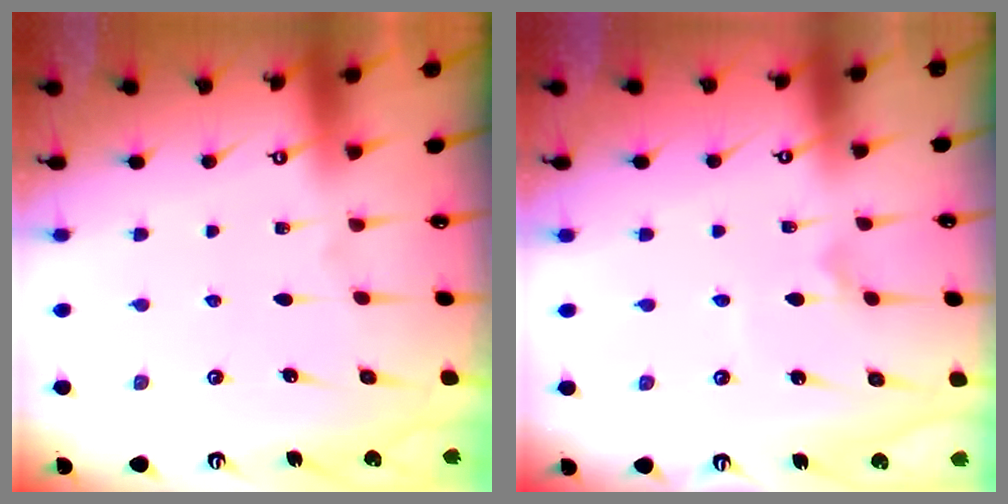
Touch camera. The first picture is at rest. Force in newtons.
{"total": 2.0, "press": 2.0, "slide": 0.3}